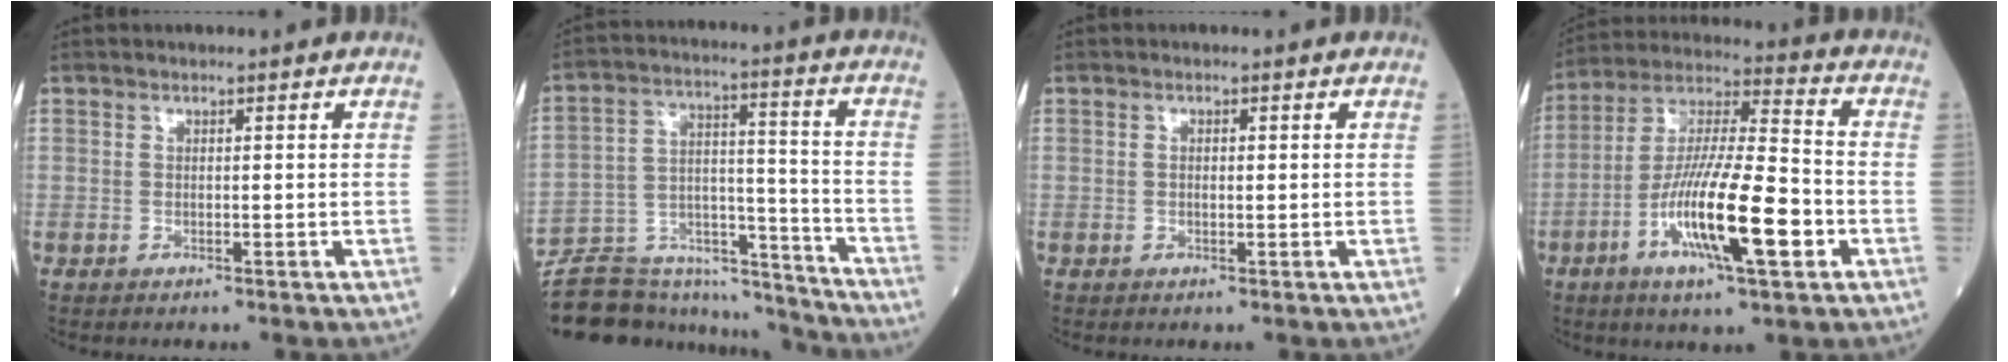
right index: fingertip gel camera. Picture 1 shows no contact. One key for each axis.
{"total": 17.2, "fx": -16.4, "fy": 4.4, "fz": 2.4, "tx": -0.035, "ty": 0.058, "tz": -0.255}
{"total": 0.8, "fx": 0.0, "fy": 0.3, "fz": 0.7, "tx": -0.016, "ty": 0.001, "tz": 0.000}
{"total": 17.0, "fx": -5.5, "fy": 2.4, "fz": 15.9, "tx": -0.300, "ty": -0.010, "tz": -0.098}